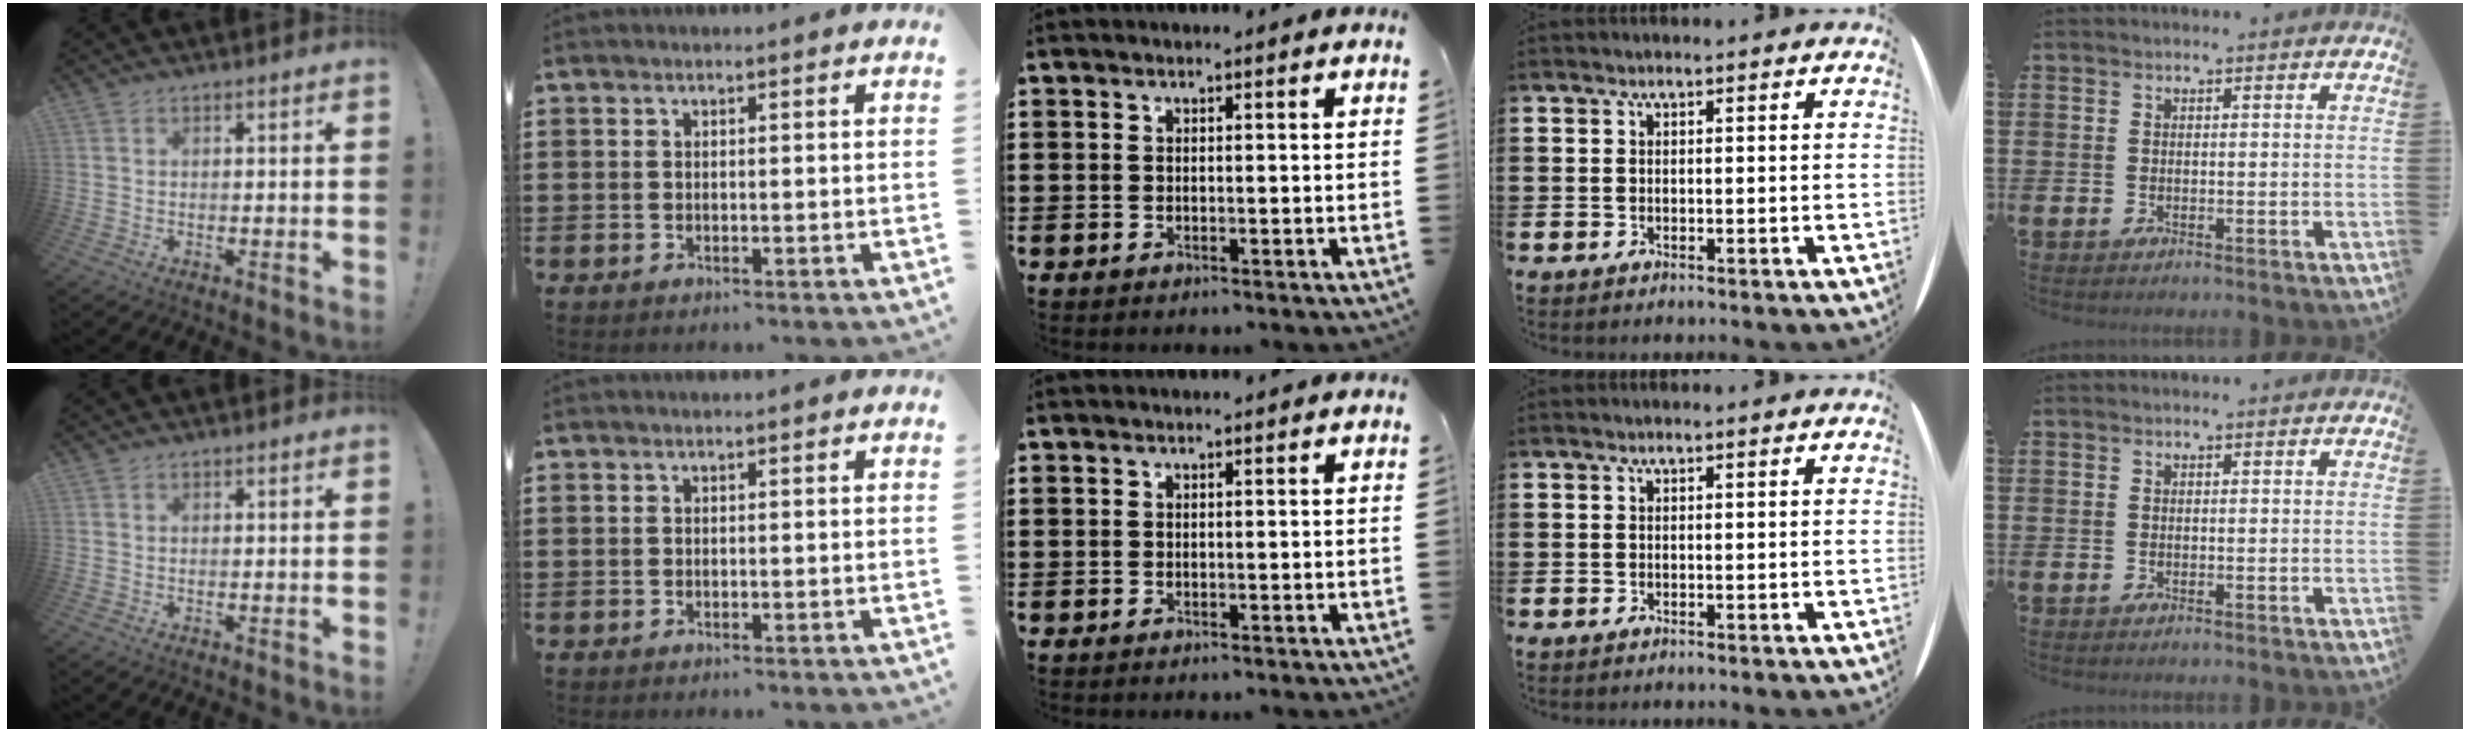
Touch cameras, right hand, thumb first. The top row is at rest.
{}